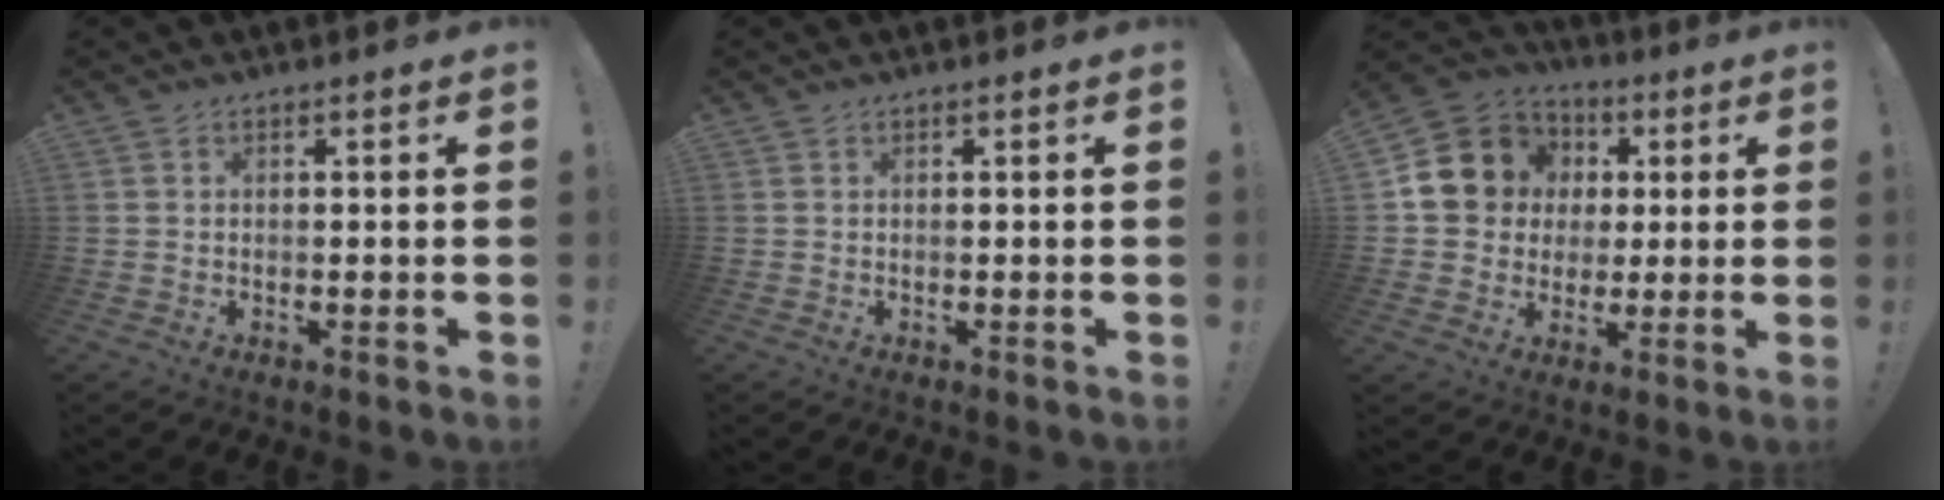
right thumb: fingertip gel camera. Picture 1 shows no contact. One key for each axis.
{"total": 0.0}
{"total": 14.2, "fx": 3.1, "fy": 13.0, "fz": 4.7, "tx": -0.068, "ty": -0.006, "tz": 0.079}